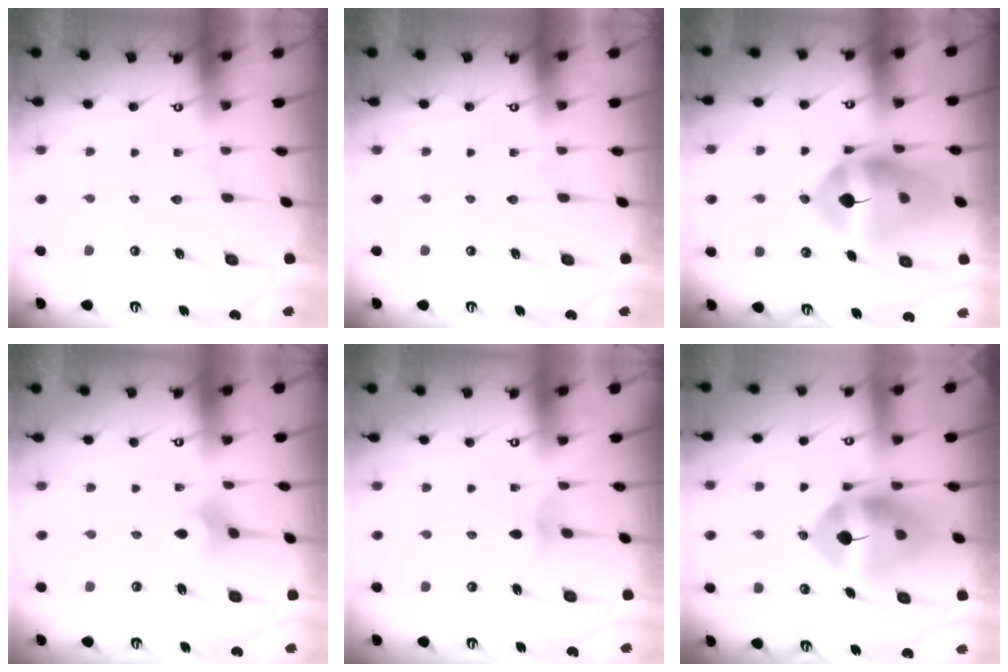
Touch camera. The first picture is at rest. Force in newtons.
{"total": 0.0}
{"total": 16.3, "press": 16.1, "slide": 2.1}
{"total": 3.3, "press": 3.2, "slide": 0.5}
{"total": 2.3, "press": 2.3, "slide": 0.4}
{"total": 12.5, "press": 12.4, "slide": 1.9}